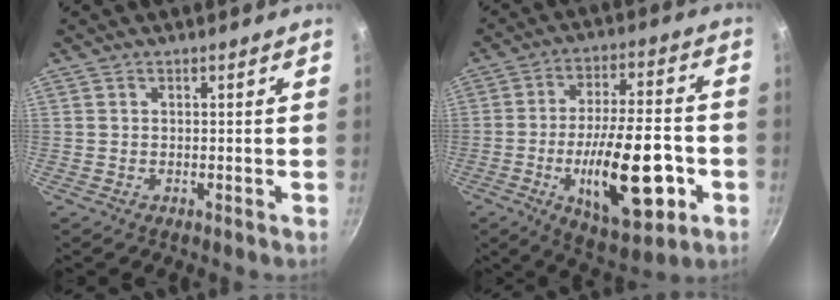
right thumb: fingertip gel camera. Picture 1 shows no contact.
{"total": 20.8, "force": [-5.9, 8.2, 18.2], "torque": [-0.271, 0.022, -0.083]}